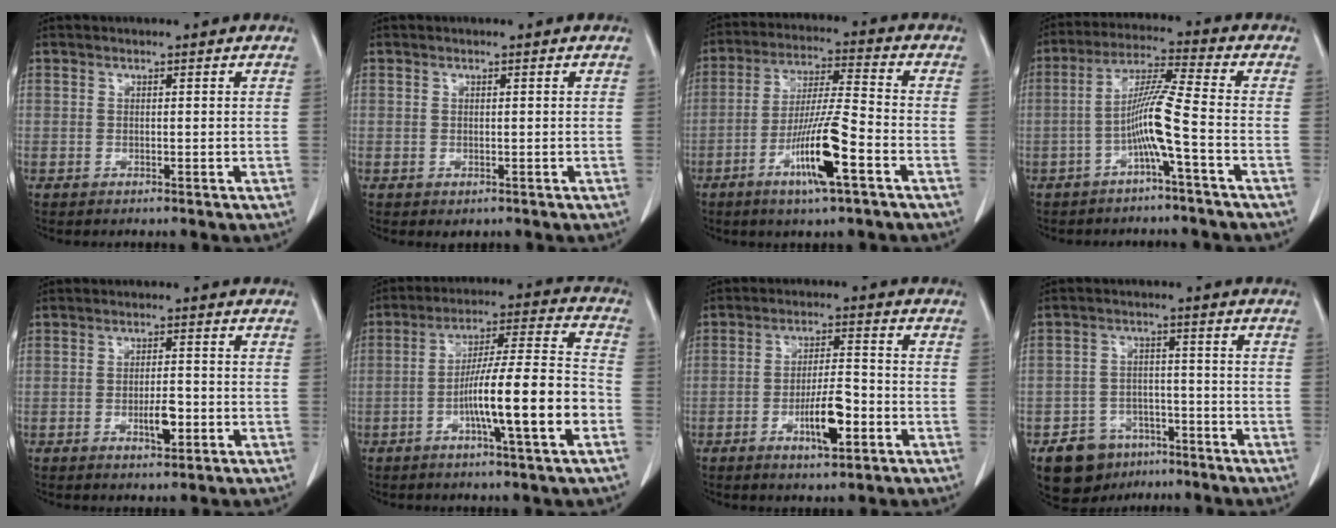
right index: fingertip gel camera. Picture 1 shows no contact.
{"total": 0.8, "force": [-0.2, 0.8, 0.3], "torque": [-0.005, 0.002, 0.003]}
{"total": 11.8, "force": [-5.2, 0.3, 10.6], "torque": [-0.199, -0.013, -0.097]}
{"total": 7.7, "force": [-2.7, -1.2, 7.1], "torque": [-0.140, 0.016, -0.054]}
{"total": 3.8, "force": [-1.3, 1.1, 3.4], "torque": [-0.060, 0.000, -0.018]}
{"total": 14.9, "force": [-4.9, 0.3, 14.1], "torque": [-0.236, 0.008, -0.081]}
{"total": 7.4, "force": [-3.0, 1.7, 6.6], "torque": [-0.121, 0.000, -0.049]}
{"total": 7.7, "force": [-5.0, 5.5, 2.0], "torque": [-0.035, 0.011, -0.072]}